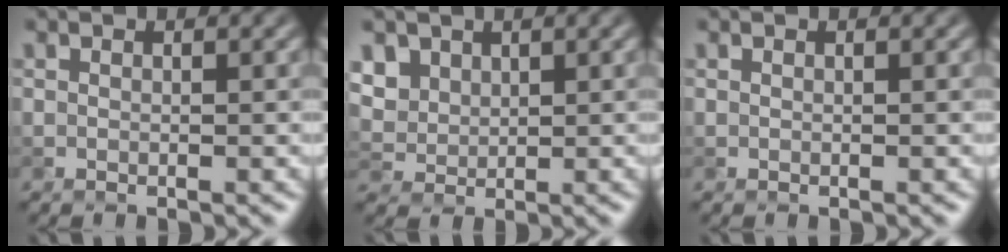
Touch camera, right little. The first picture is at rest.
{"total": 4.6, "force": [2.4, 3.3, 1.9], "torque": [-0.071, 0.004, 0.062]}
{"total": 0.0}